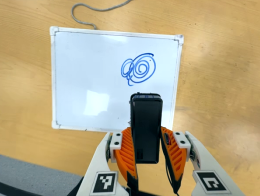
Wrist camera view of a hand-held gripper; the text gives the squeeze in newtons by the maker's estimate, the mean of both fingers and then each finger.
{"total": 5.1, "left": 3.3, "right": 6.8}